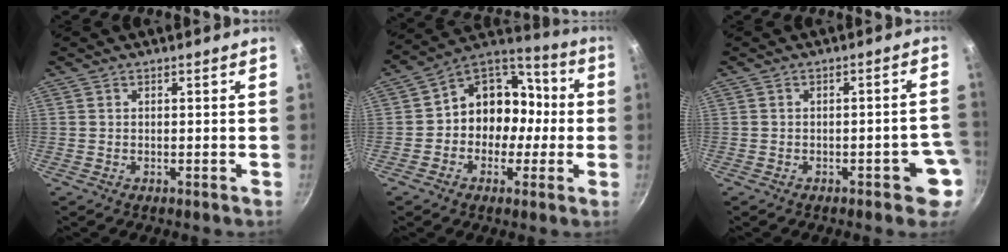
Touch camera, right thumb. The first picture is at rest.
{"total": 13.6, "force": [-1.6, 11.5, 7.1], "torque": [-0.049, 0.050, -0.042]}
{"total": 5.1, "force": [-1.9, 2.3, 4.2], "torque": [-0.022, 0.030, -0.018]}